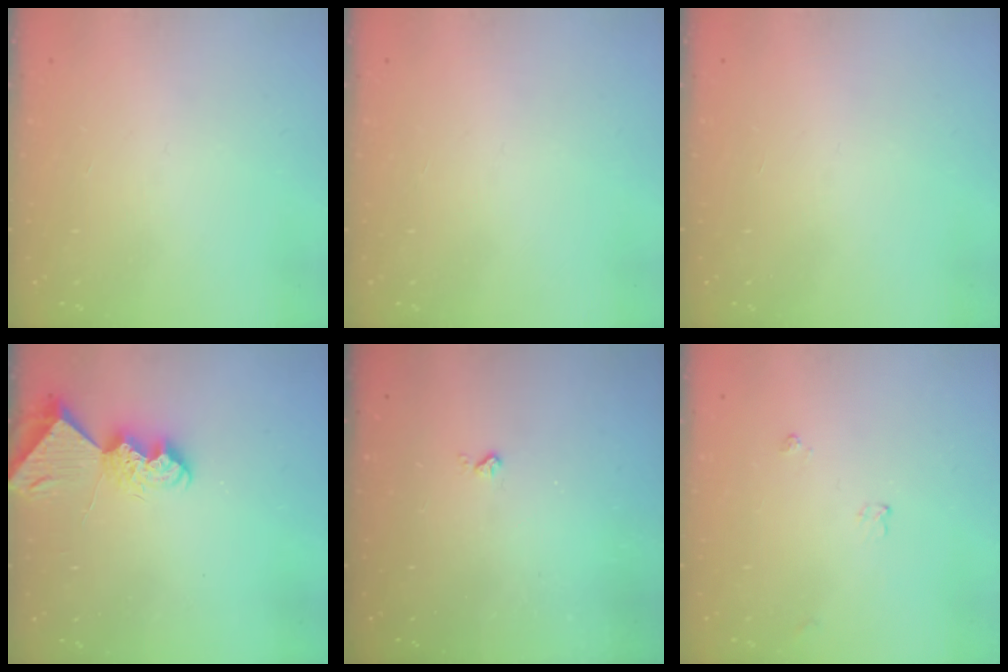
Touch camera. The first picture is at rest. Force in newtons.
{"total": 0.0}
{"total": 0.0}
{"total": 8.2, "press": 8.2, "slide": 0.9}
{"total": 2.0, "press": 2.0, "slide": 0.4}
{"total": 3.6, "press": 3.5, "slide": 0.5}